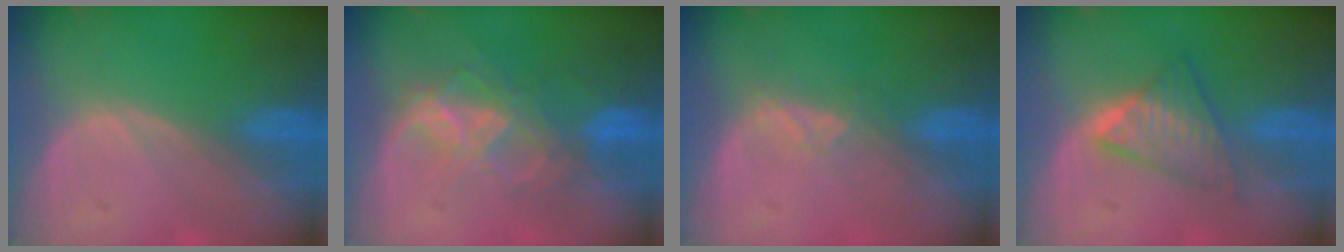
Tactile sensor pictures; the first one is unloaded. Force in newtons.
{"total": 7.3, "press": 6.8, "slide": 2.6}
{"total": 2.3, "press": 2.2, "slide": 0.9}
{"total": 5.8, "press": 5.8, "slide": 0.7}